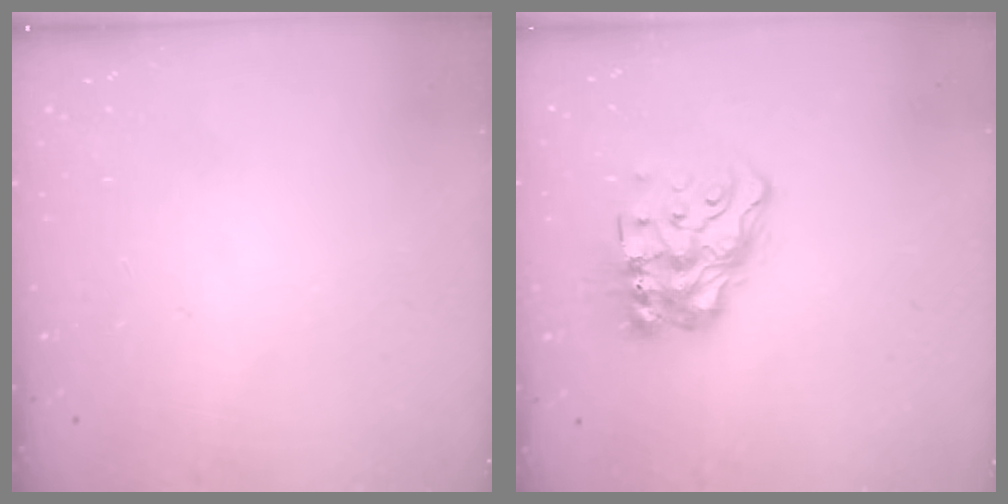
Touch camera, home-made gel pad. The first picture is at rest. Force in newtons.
{"total": 13.4, "press": 13.4, "slide": 1.3}